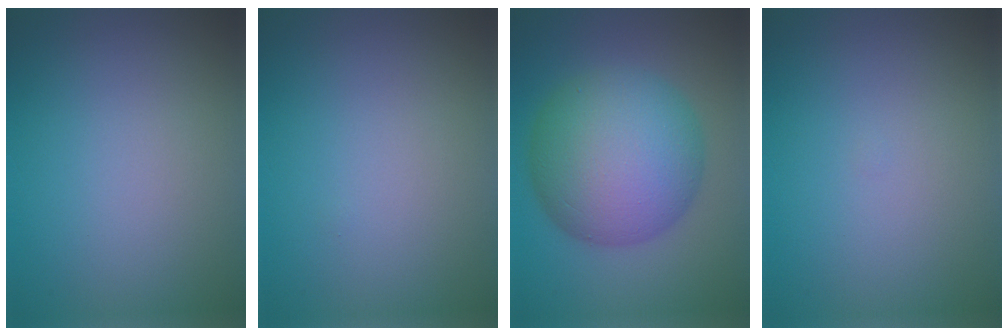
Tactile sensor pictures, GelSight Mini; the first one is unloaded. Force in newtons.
{"total": 0.0}
{"total": 11.8, "press": 11.8, "slide": 0.2}
{"total": 0.0}